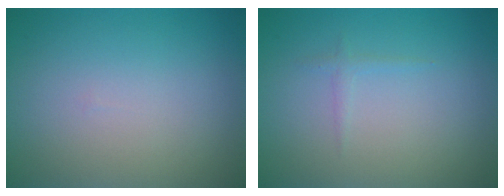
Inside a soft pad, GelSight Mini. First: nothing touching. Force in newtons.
{"total": 0.6, "press": 0.6, "slide": 0.0}